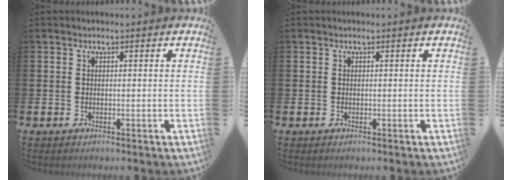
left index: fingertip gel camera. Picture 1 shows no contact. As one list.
[{"total": 0.0}]